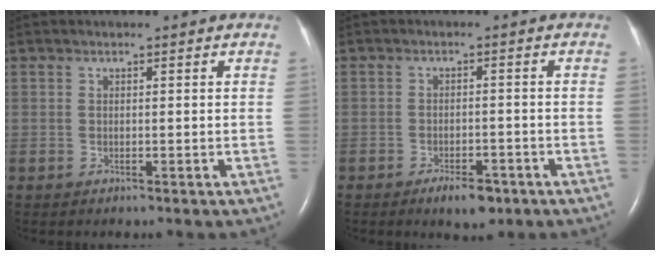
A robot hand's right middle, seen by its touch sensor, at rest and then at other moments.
{"total": 4.4, "force": [-2.9, 1.7, 2.8], "torque": [-0.048, 0.000, -0.040]}